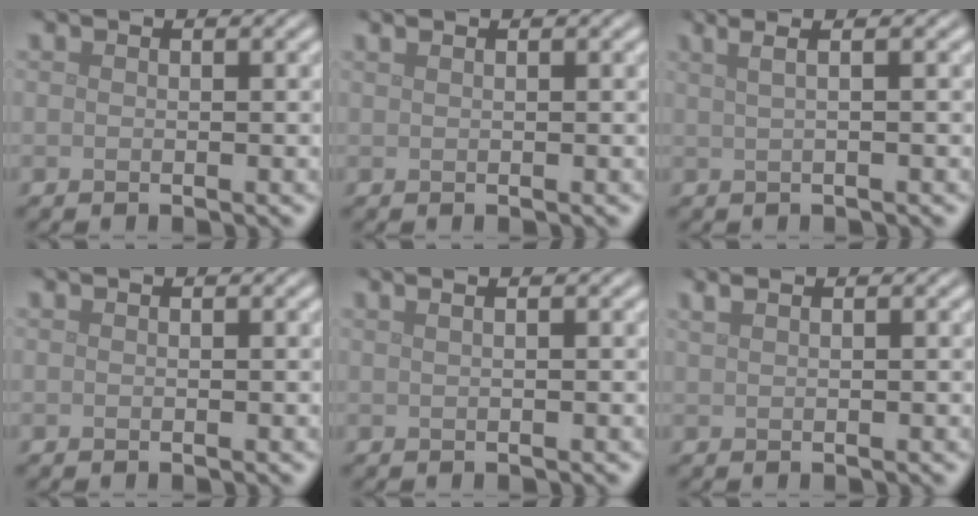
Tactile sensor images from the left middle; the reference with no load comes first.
{"total": 0.9, "force": [0.6, 0.4, 0.5], "torque": [-0.009, 0.002, 0.006]}
{"total": 4.9, "force": [2.4, 2.4, 3.6], "torque": [-0.030, 0.035, 0.003]}
{"total": 0.0}
{"total": 2.7, "force": [1.3, 1.4, 1.8], "torque": [-0.008, 0.014, -0.008]}
{"total": 1.3, "force": [0.9, 0.4, 0.8], "torque": [-0.016, 0.004, 0.014]}